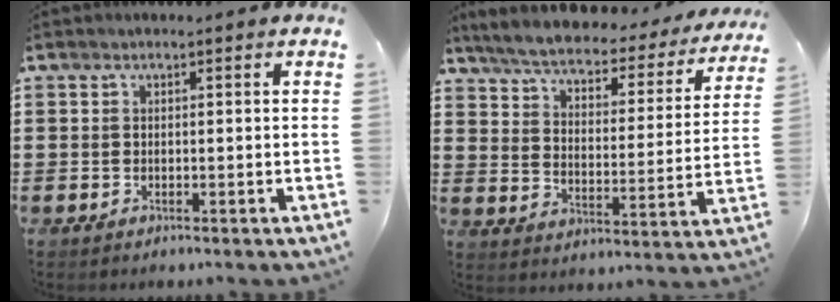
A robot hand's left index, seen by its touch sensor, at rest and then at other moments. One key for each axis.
{"total": 4.2, "fx": 3.7, "fy": 0.7, "fz": 1.8, "tx": -0.056, "ty": -0.030, "tz": 0.055}